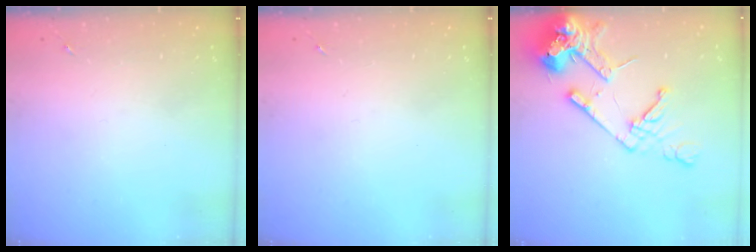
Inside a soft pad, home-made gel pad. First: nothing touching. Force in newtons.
{"total": 0.0}
{"total": 16.9, "press": 16.7, "slide": 2.4}